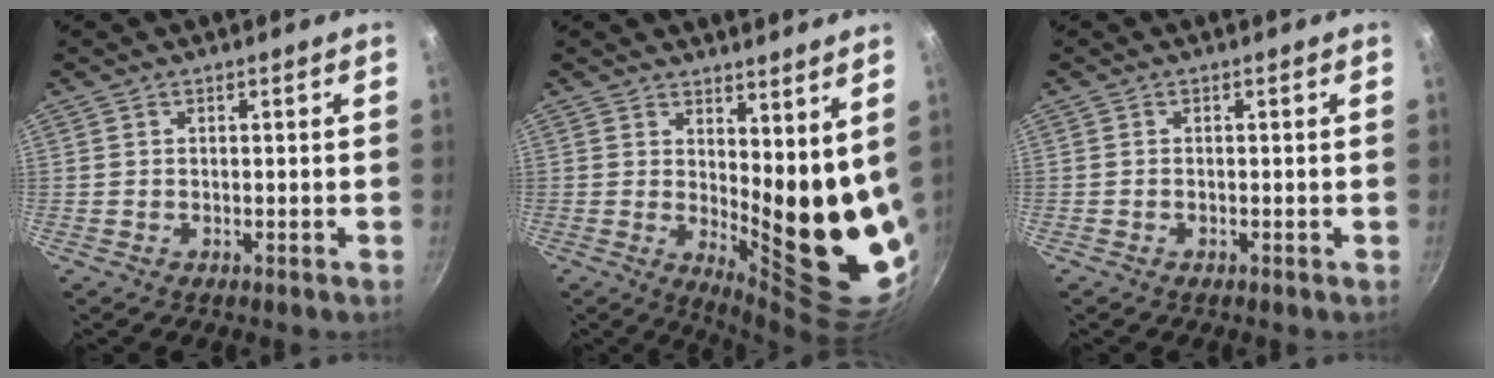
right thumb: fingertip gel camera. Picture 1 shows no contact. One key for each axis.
{"total": 15.2, "fx": 4.9, "fy": 5.6, "fz": 13.2, "tx": -0.136, "ty": -0.066, "tz": 0.083}
{"total": 0.0}